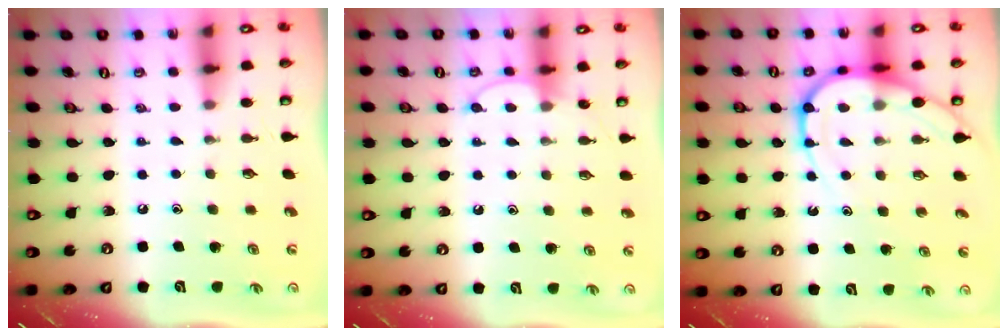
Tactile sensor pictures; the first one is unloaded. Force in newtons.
{"total": 6.7, "press": 6.6, "slide": 0.6}
{"total": 9.7, "press": 9.7, "slide": 0.9}